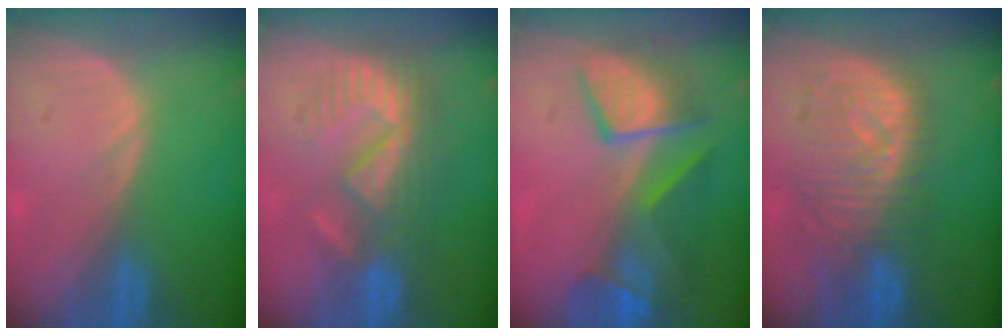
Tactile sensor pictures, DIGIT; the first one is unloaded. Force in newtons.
{"total": 9.1, "press": 8.1, "slide": 4.1}
{"total": 8.9, "press": 8.4, "slide": 2.9}
{"total": 9.8, "press": 9.0, "slide": 3.8}